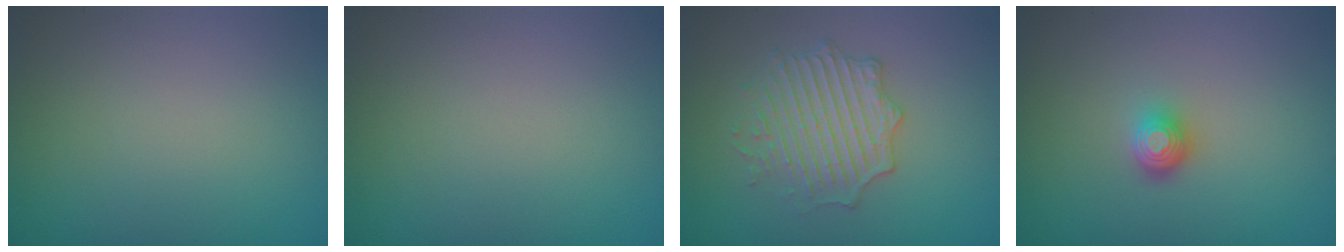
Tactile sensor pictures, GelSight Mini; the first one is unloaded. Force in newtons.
{"total": 0.0}
{"total": 3.9, "press": 3.5, "slide": 1.6}
{"total": 2.2, "press": 1.4, "slide": 1.6}